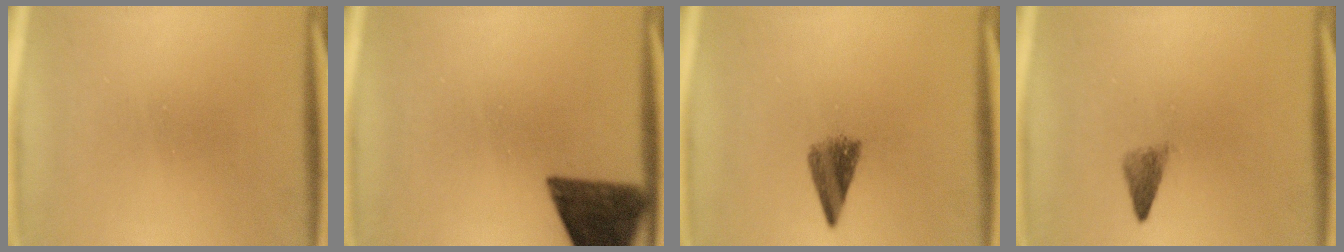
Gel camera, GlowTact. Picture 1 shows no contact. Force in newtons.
{"total": 11.6}
{"total": 4.0}
{"total": 2.1}